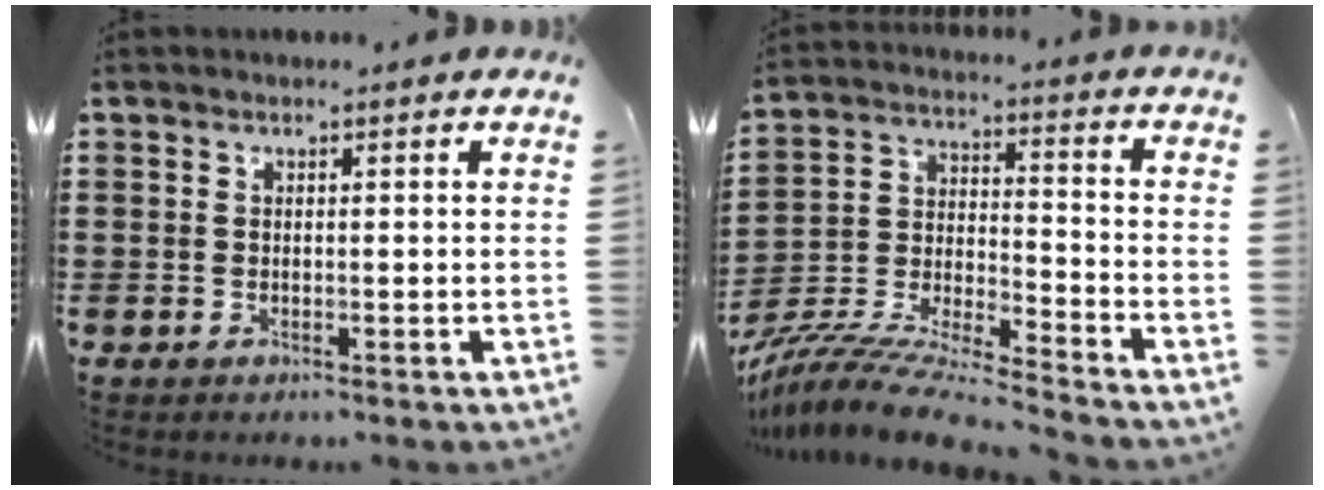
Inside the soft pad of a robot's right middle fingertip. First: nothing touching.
{"total": 9.6, "force": [-9.3, 0.0, 2.6], "torque": [-0.053, 0.004, -0.188]}